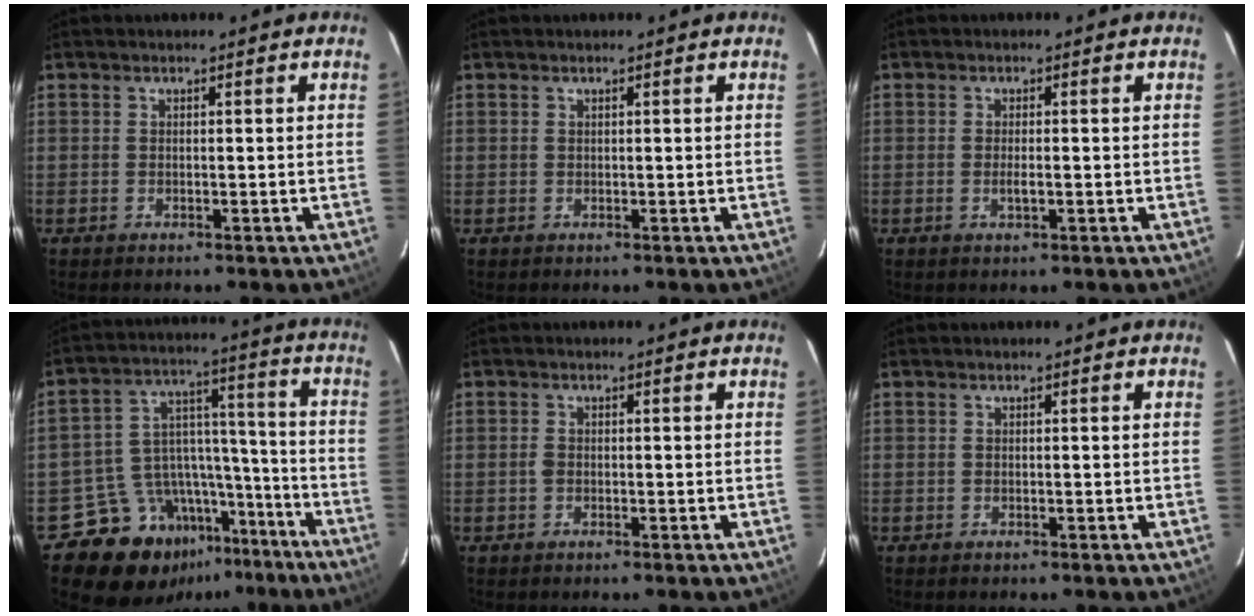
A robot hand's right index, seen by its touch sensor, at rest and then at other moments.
{"total": 0.5, "force": [0.2, 0.5, -0.1], "torque": [0.004, 0.003, 0.002]}
{"total": 1.9, "force": [-0.4, 0.4, 1.8], "torque": [-0.033, -0.001, -0.007]}
{"total": 16.9, "force": [-12.5, 10.4, 4.6], "torque": [-0.095, 0.060, -0.179]}
{"total": 1.0, "force": [-0.3, 0.8, 0.5], "torque": [-0.010, 0.003, -0.006]}
{"total": 0.0}